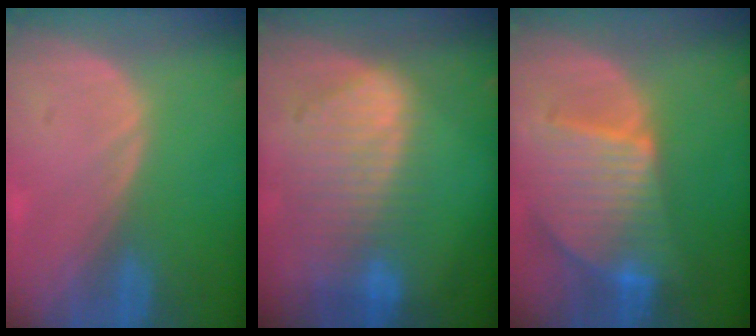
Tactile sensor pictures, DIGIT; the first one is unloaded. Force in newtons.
{"total": 9.1, "press": 8.1, "slide": 4.3}
{"total": 9.5, "press": 8.3, "slide": 4.6}